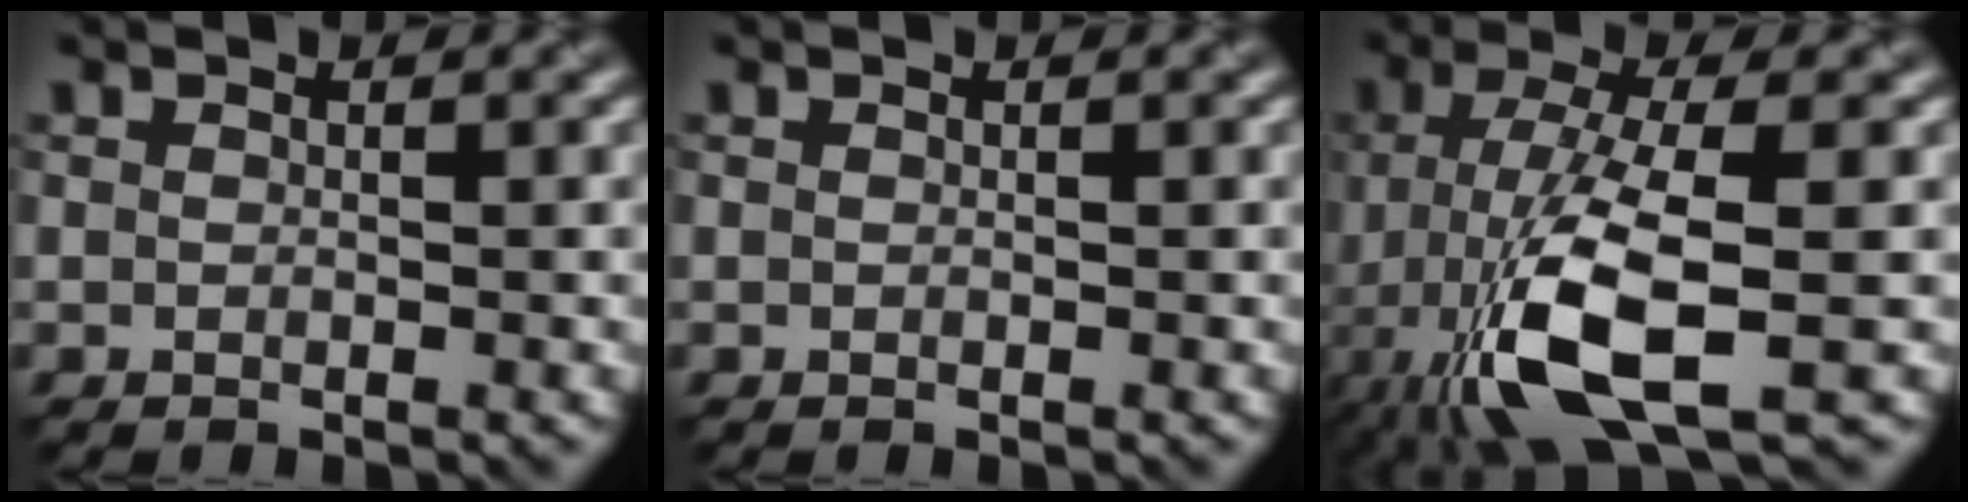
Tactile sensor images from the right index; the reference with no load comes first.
{"total": 0.0}
{"total": 8.2, "force": [-2.2, 2.1, 7.7], "torque": [-0.155, -0.004, -0.044]}